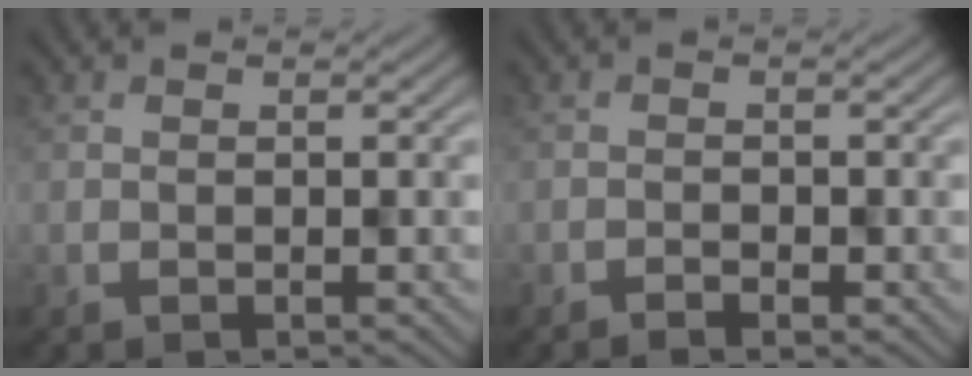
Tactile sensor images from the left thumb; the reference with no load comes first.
{"total": 0.8, "force": [-0.7, 0.3, 0.3], "torque": [-0.004, 0.001, -0.012]}